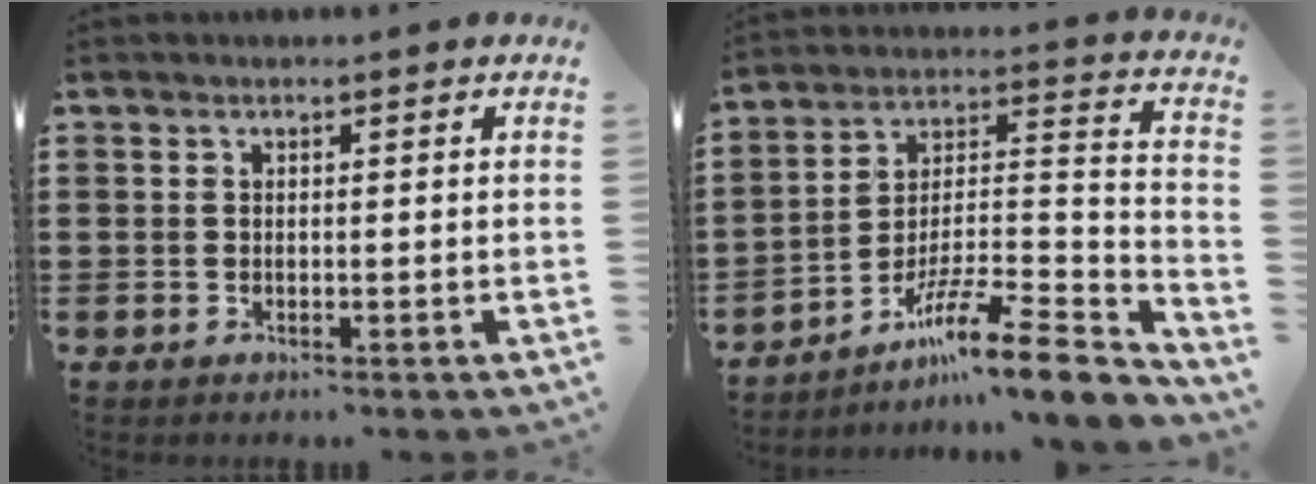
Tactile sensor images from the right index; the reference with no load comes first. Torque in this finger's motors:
{"motor_torque": [-0.32, 0.98, -0.35, -0.20]}